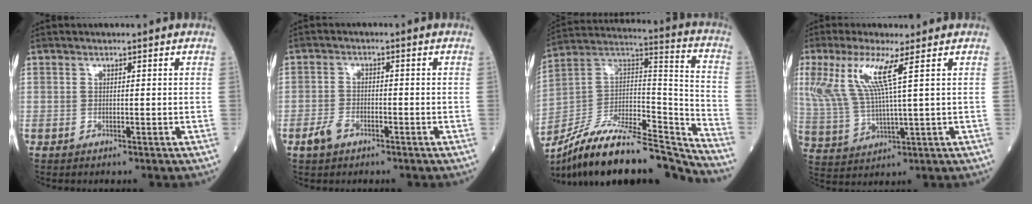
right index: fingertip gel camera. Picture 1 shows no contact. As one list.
[{"total": 3.1, "force": [-2.0, 1.6, 1.8], "torque": [-0.036, 0.001, -0.037]}, {"total": 23.9, "force": [-21.3, 3.2, 10.5], "torque": [-0.162, 0.025, -0.358]}, {"total": 9.6, "force": [4.1, 0.2, 8.6], "torque": [-0.204, 0.006, 0.085]}]